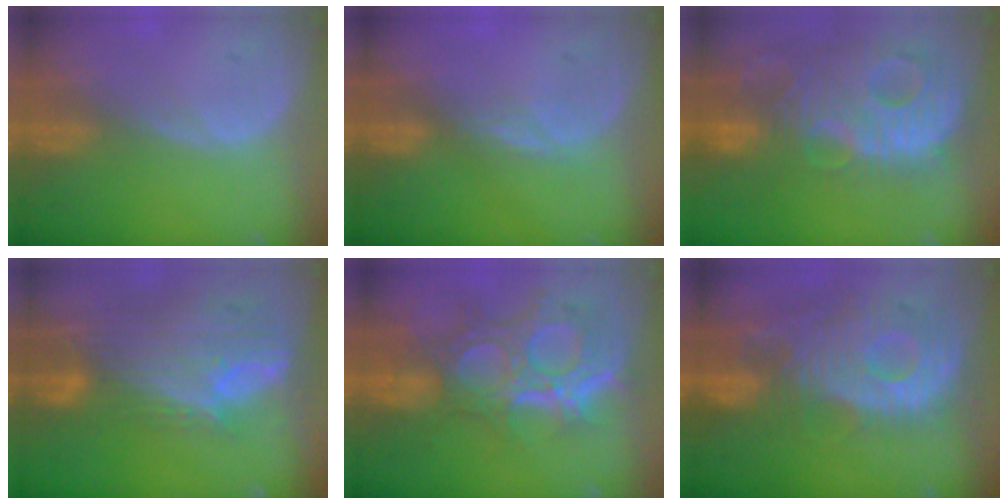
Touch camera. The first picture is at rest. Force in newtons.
{"total": 1.4, "press": 1.4, "slide": 0.3}
{"total": 13.9, "press": 12.0, "slide": 7.1}
{"total": 11.9, "press": 10.0, "slide": 6.4}
{"total": 11.9, "press": 10.6, "slide": 5.4}
{"total": 12.4, "press": 10.9, "slide": 5.9}